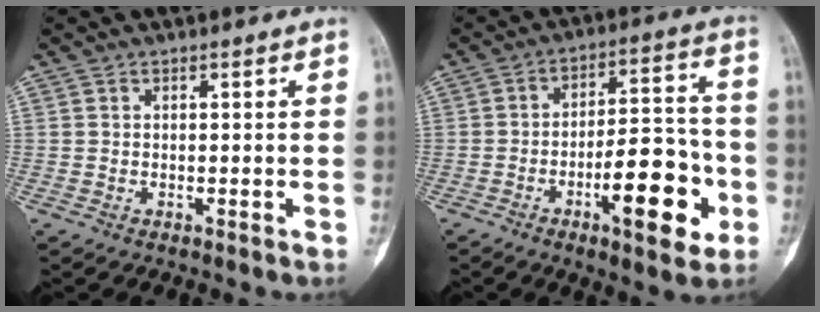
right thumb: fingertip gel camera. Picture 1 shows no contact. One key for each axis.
{"total": 15.6, "fx": -5.7, "fy": 5.6, "fz": 13.4, "tx": -0.172, "ty": 0.034, "tz": -0.082}